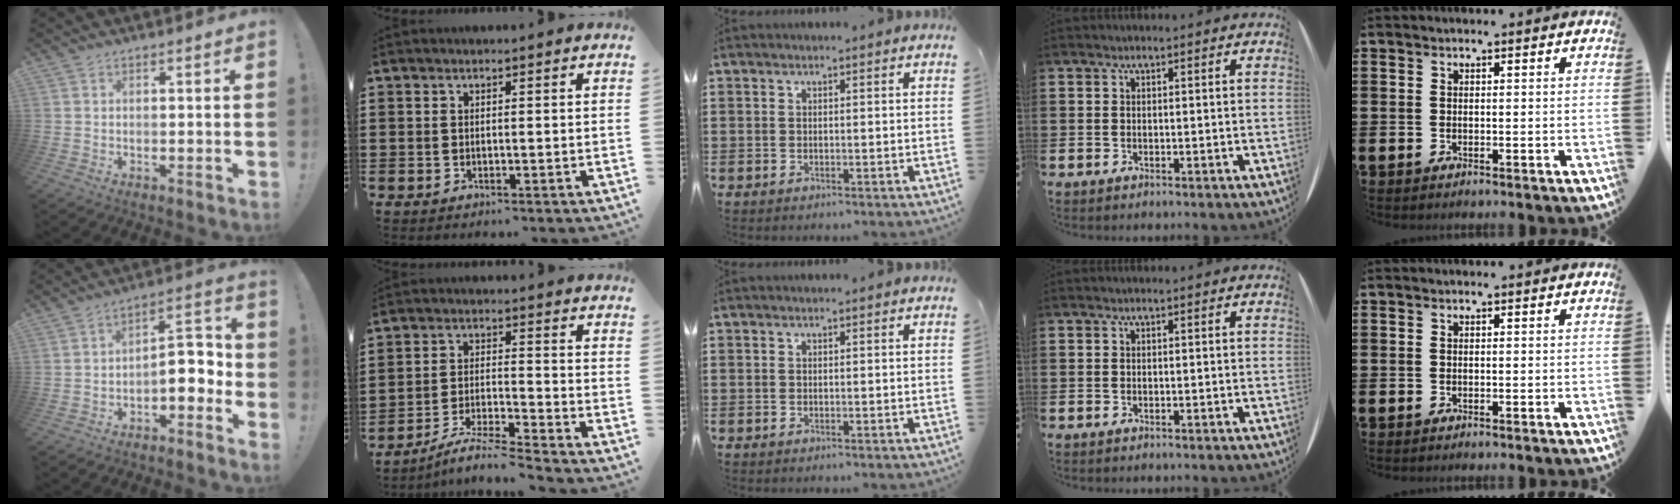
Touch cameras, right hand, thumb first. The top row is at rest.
{"thumb": {"total": 7.9, "force": [-3.0, 4.6, 5.7], "torque": [-0.067, 0.015, -0.051]}, "index": {"total": 5.7, "force": [-5.3, -0.5, 2.1], "torque": [-0.048, -0.014, -0.105]}}